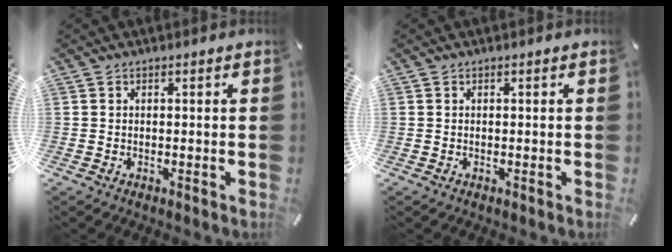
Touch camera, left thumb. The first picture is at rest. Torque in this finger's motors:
{"motor_torque": [0.00, 0.00, -0.02, 0.01, 0.00]}